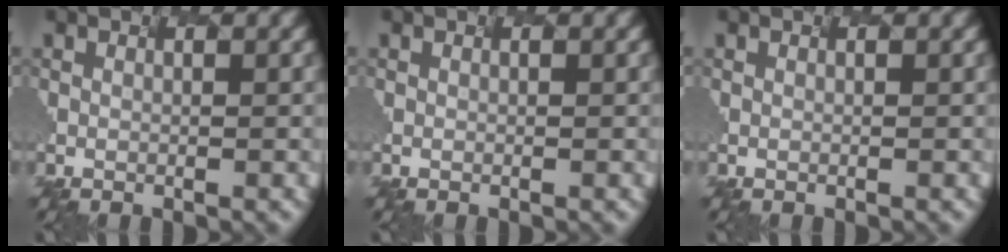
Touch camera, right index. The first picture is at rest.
{"total": 0.0}
{"total": 0.0}